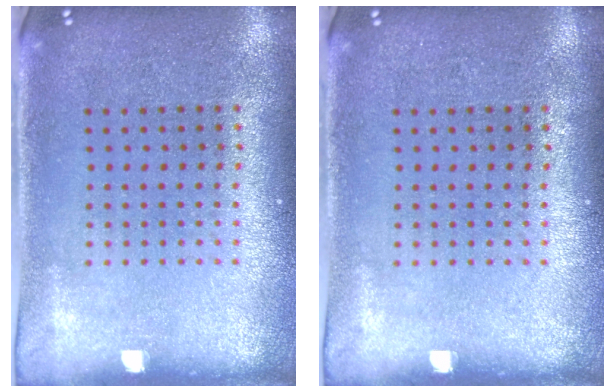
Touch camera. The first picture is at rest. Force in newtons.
{"total": 0.0}